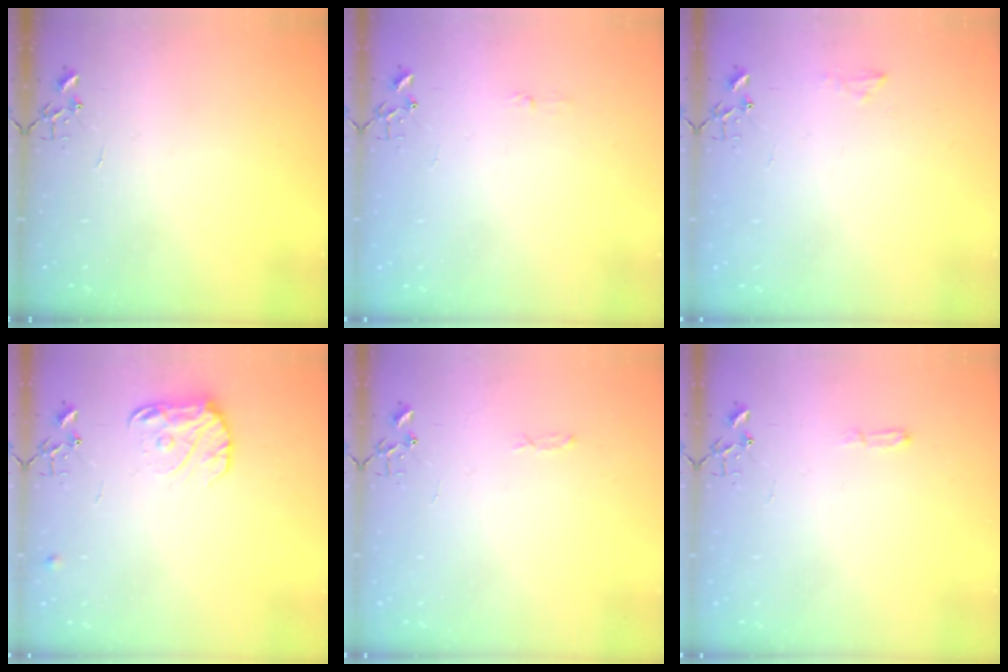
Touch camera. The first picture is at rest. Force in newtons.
{"total": 3.5, "press": 3.5, "slide": 0.4}
{"total": 6.9, "press": 6.8, "slide": 0.7}
{"total": 11.5, "press": 11.5, "slide": 0.6}
{"total": 3.3, "press": 3.3, "slide": 0.5}
{"total": 4.0, "press": 3.9, "slide": 0.5}